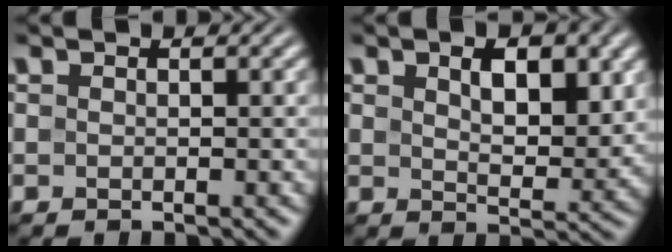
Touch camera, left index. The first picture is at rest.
{"total": 5.2, "force": [1.9, 2.6, 4.0], "torque": [-0.065, -0.006, 0.033]}